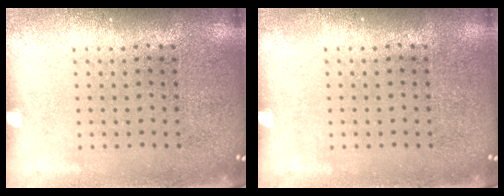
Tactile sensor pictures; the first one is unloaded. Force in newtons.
{"total": 0.0}